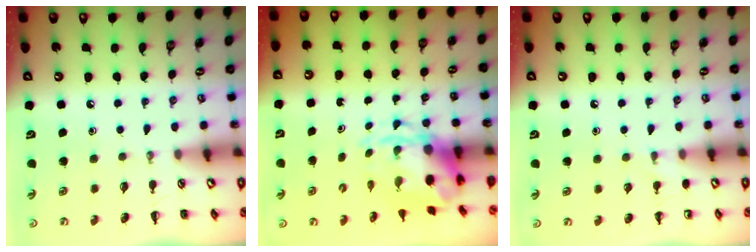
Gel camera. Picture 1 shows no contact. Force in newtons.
{"total": 4.7, "press": 4.6, "slide": 0.9}
{"total": 5.0, "press": 4.8, "slide": 1.5}